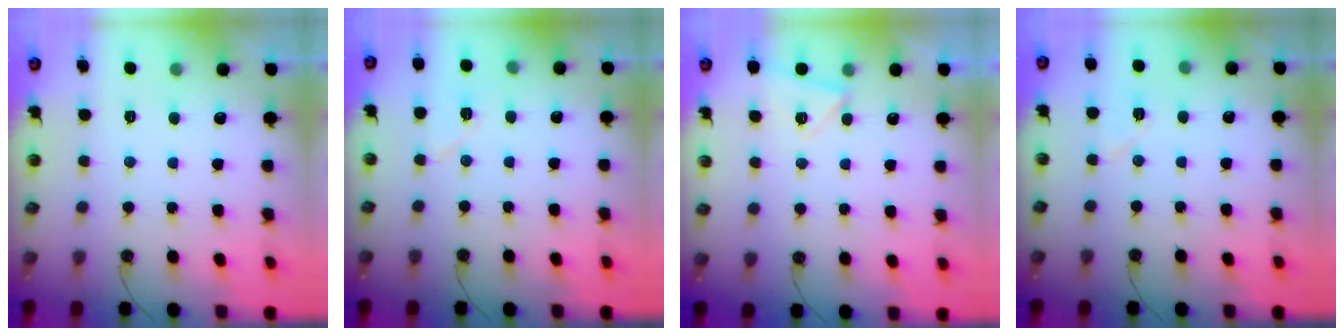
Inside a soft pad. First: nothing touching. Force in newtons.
{"total": 9.1, "press": 3.6, "slide": 8.4}
{"total": 5.2, "press": 4.5, "slide": 2.6}
{"total": 5.4, "press": 5.2, "slide": 1.4}